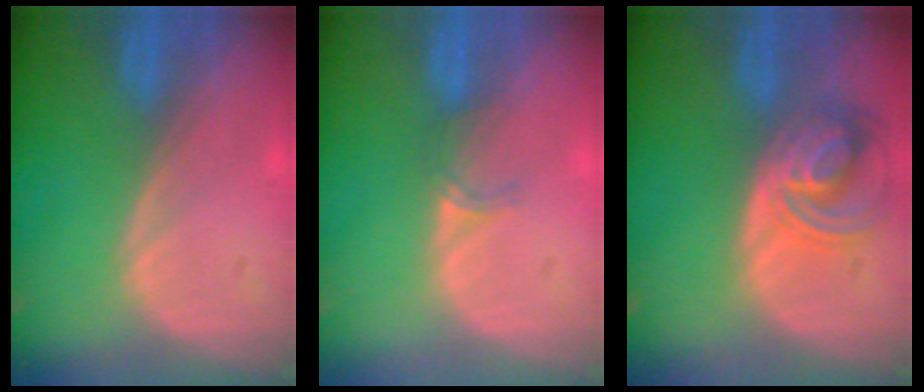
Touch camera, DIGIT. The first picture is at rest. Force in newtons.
{"total": 1.9, "press": 1.5, "slide": 1.2}
{"total": 7.7, "press": 6.9, "slide": 3.4}